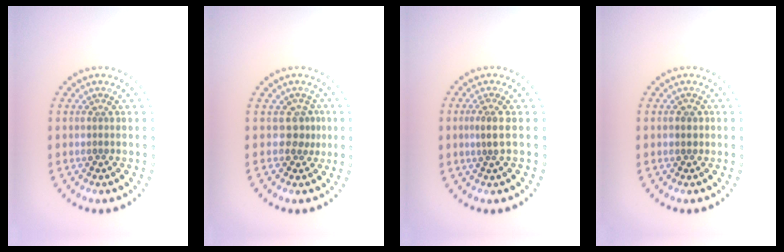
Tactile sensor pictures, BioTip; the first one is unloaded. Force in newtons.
{"total": 1.9, "press": 1.3, "slide": 1.3}
{"total": 1.7, "press": 1.3, "slide": 1.2}
{"total": 1.0, "press": 0.9, "slide": 0.4}